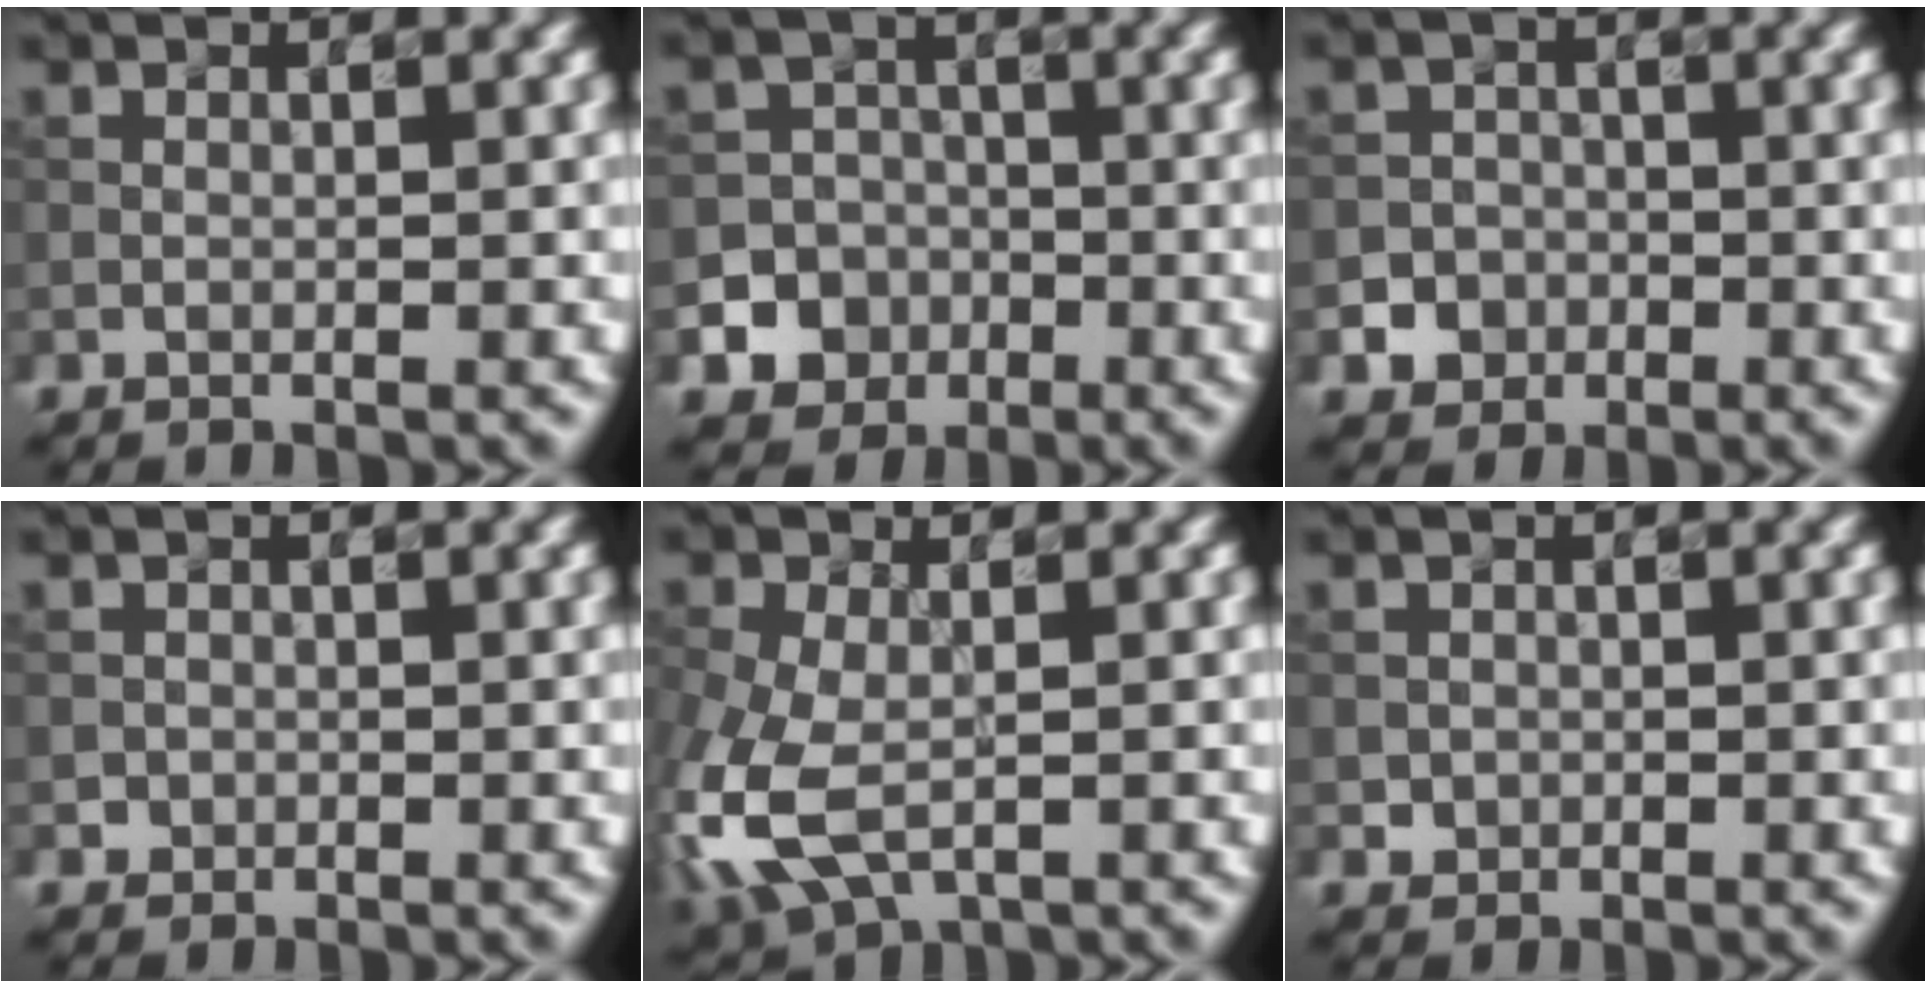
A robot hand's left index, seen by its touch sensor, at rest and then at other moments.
{"total": 8.3, "force": [-3.9, 7.3, 0.9], "torque": [-0.007, -0.020, -0.079]}
{"total": 4.0, "force": [-2.0, 3.5, 0.4], "torque": [0.021, -0.004, -0.045]}
{"total": 0.8, "force": [-0.2, 0.8, 0.0], "torque": [0.010, -0.002, -0.006]}
{"total": 7.1, "force": [-2.0, 4.3, 5.3], "torque": [-0.141, -0.019, -0.041]}
{"total": 1.1, "force": [-0.2, 1.0, 0.1], "torque": [0.007, -0.003, -0.004]}